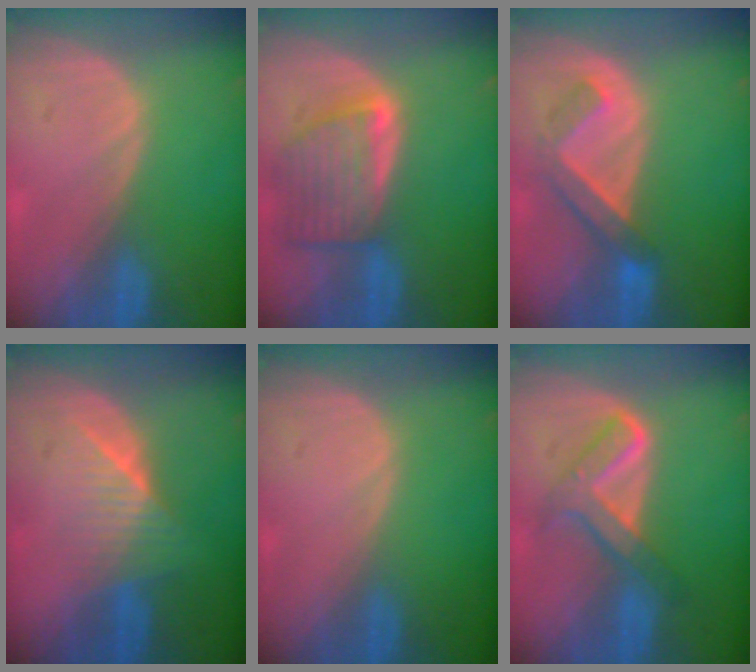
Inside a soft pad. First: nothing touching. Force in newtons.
{"total": 7.9, "press": 7.1, "slide": 3.4}
{"total": 5.1, "press": 5.1, "slide": 0.6}
{"total": 6.2, "press": 5.7, "slide": 2.6}
{"total": 0.0}
{"total": 5.9, "press": 5.9, "slide": 0.2}